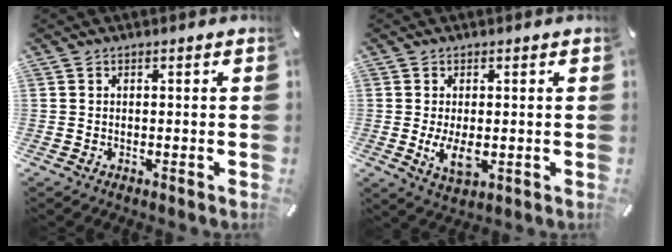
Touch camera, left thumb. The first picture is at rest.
{"total": 6.0, "force": [-0.6, 3.2, 5.0], "torque": [-0.104, -0.014, -0.016]}